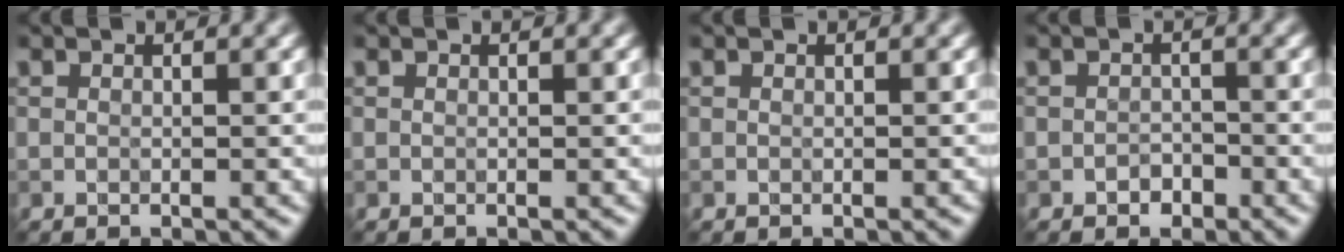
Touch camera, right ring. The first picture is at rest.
{"total": 0.0}
{"total": 0.0}
{"total": 1.2, "force": [-0.8, 0.9, 0.3], "torque": [0.002, 0.003, -0.015]}